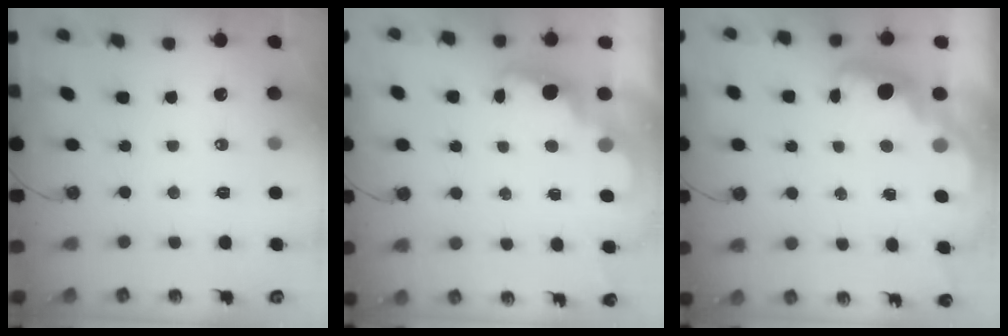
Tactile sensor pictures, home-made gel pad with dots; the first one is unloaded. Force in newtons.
{"total": 2.5, "press": 2.4, "slide": 0.5}
{"total": 2.6, "press": 2.5, "slide": 0.8}